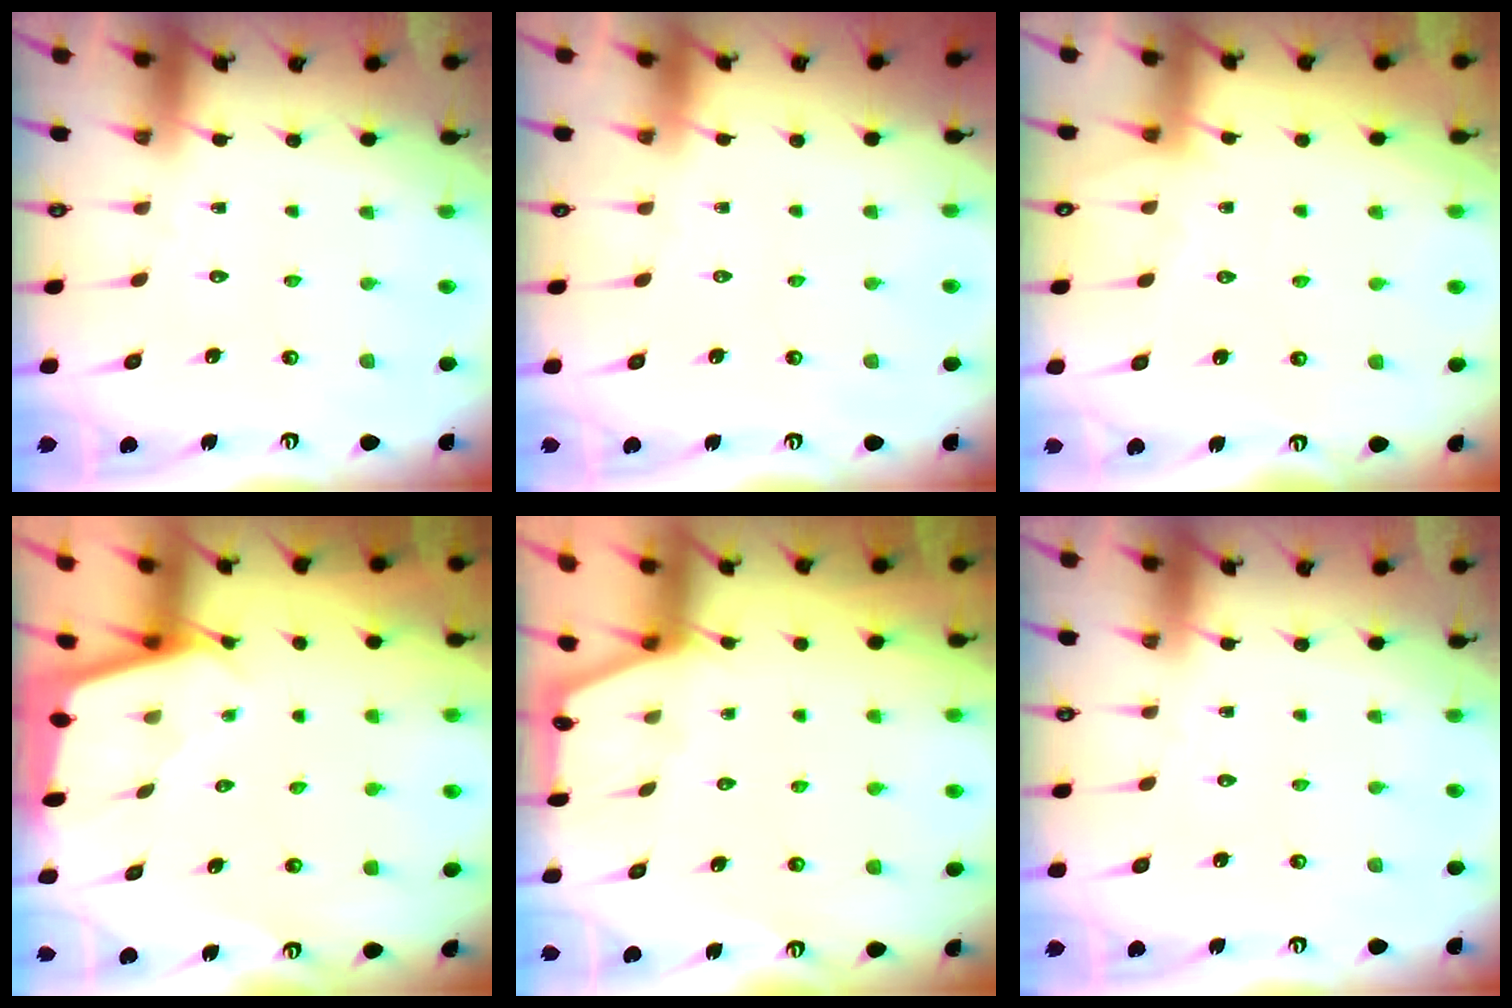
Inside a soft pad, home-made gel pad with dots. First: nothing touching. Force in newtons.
{"total": 0.0}
{"total": 5.1, "press": 5.1, "slide": 0.7}
{"total": 1.8, "press": 1.8, "slide": 0.2}
{"total": 1.0, "press": 1.0, "slide": 0.2}
{"total": 0.0}